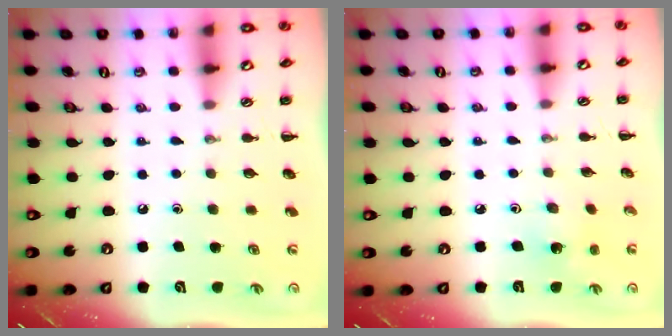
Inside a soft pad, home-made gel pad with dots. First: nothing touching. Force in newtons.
{"total": 1.5, "press": 1.4, "slide": 0.5}